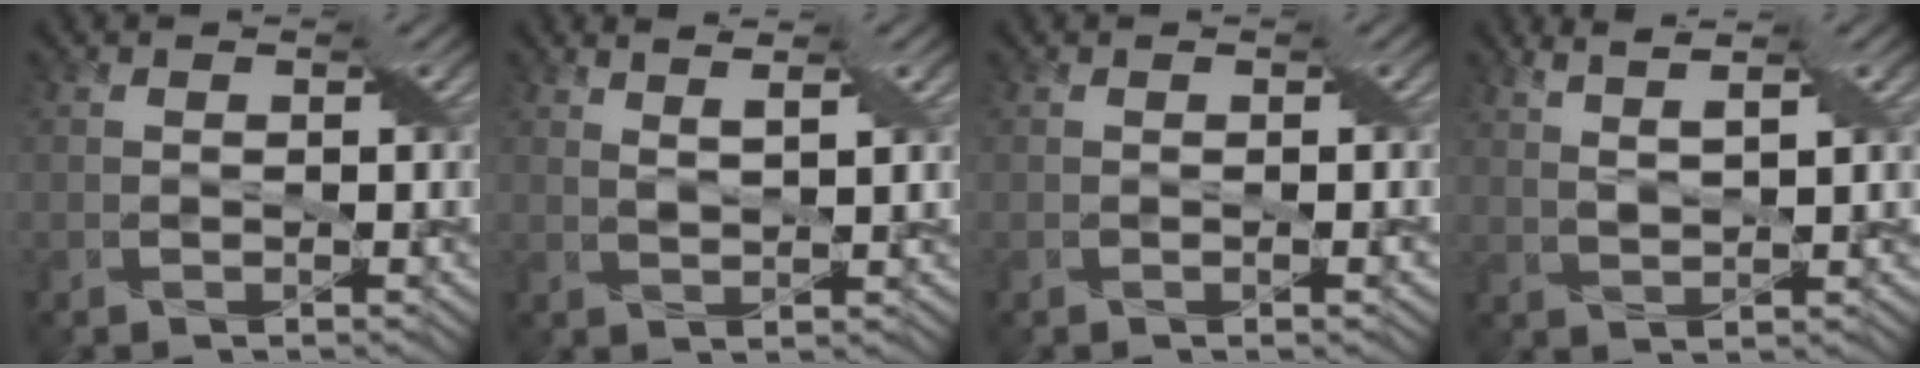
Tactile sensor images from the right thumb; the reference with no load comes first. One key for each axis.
{"total": 2.9, "fx": 1.9, "fy": 0.3, "fz": 2.2, "tx": -0.032, "ty": -0.002, "tz": 0.034}
{"total": 0.7, "fx": -0.2, "fy": 0.0, "fz": 0.7, "tx": -0.011, "ty": 0.002, "tz": -0.002}
{"total": 4.4, "fx": 2.9, "fy": 0.7, "fz": 3.2, "tx": -0.051, "ty": 0.009, "tz": 0.047}